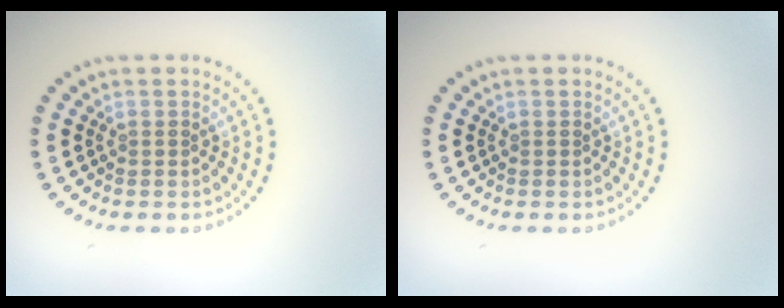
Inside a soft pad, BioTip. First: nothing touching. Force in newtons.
{"total": 0.0}